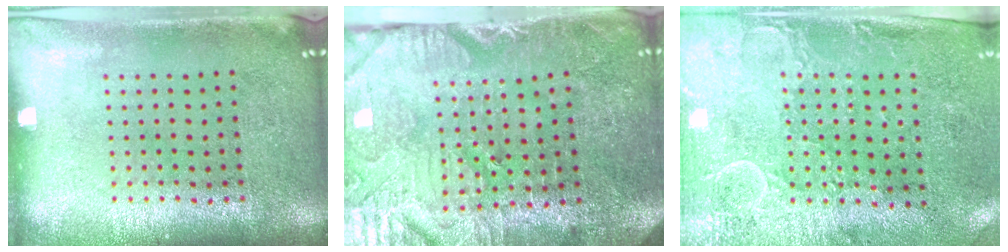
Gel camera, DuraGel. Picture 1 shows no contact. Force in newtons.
{"total": 4.0, "press": 3.9, "slide": 0.6}
{"total": 3.0, "press": 2.4, "slide": 1.7}